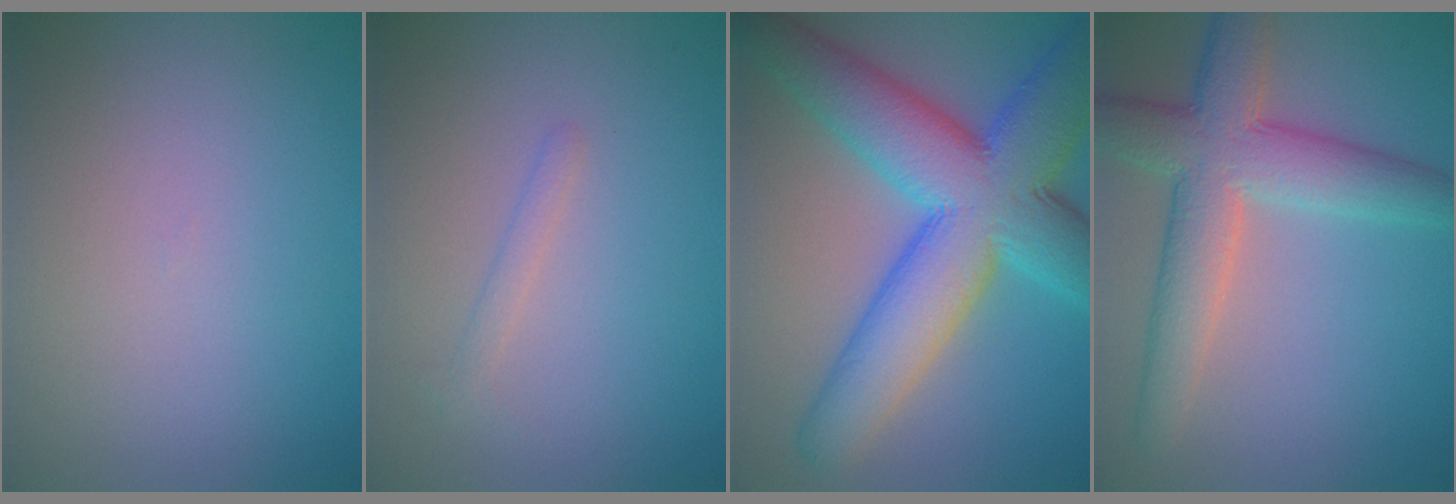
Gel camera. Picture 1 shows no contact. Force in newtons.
{"total": 1.1, "press": 1.1, "slide": 0.0}
{"total": 12.9, "press": 12.9, "slide": 0.4}
{"total": 7.2, "press": 7.2, "slide": 0.3}